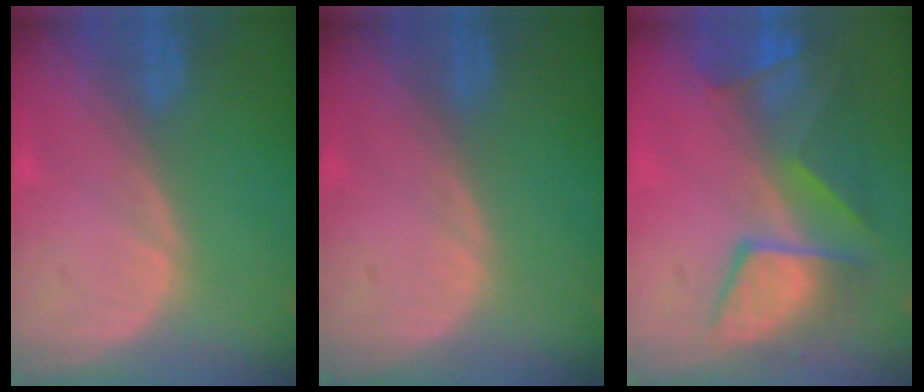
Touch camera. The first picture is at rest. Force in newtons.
{"total": 0.0}
{"total": 8.6, "press": 8.2, "slide": 2.6}